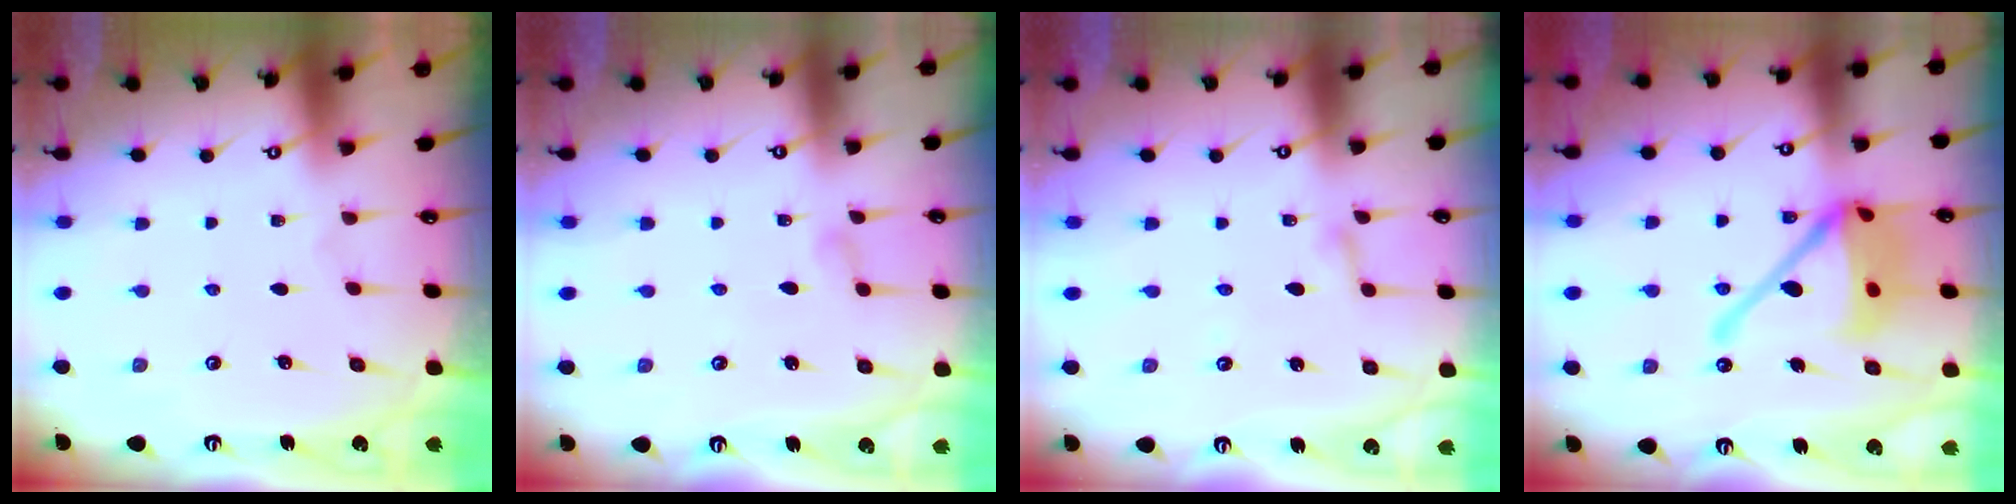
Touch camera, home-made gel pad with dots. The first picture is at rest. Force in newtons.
{"total": 5.2, "press": 5.1, "slide": 0.7}
{"total": 1.8, "press": 1.7, "slide": 0.2}
{"total": 17.8, "press": 17.6, "slide": 3.0}